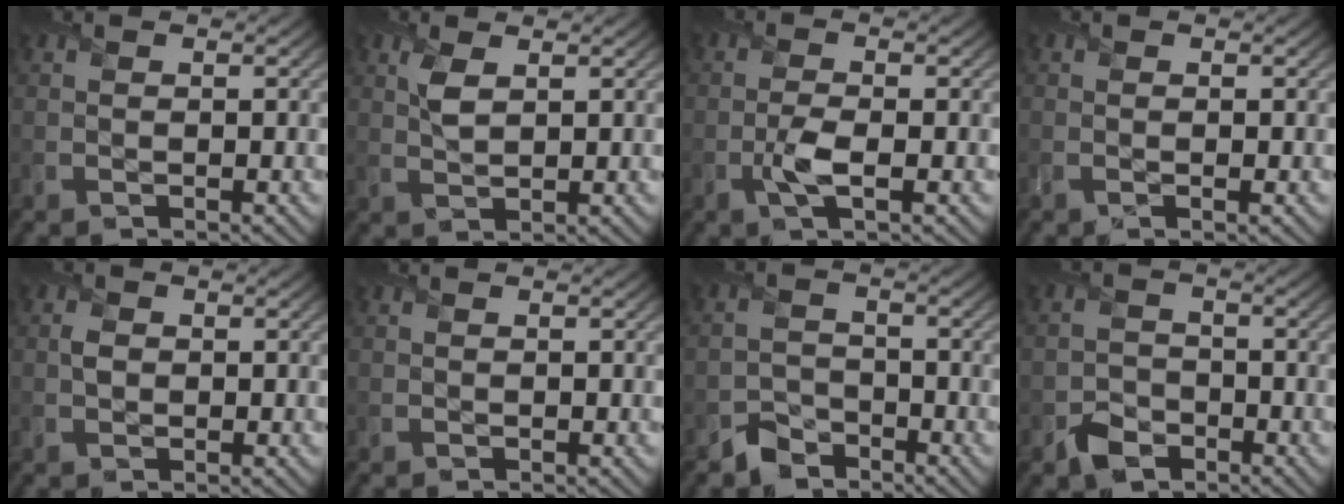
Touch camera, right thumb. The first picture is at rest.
{"total": 2.3, "force": [1.1, 1.1, 1.7], "torque": [-0.044, 0.000, 0.025]}
{"total": 2.4, "force": [-0.8, 1.0, 2.1], "torque": [-0.047, -0.002, -0.019]}
{"total": 0.6, "force": [-0.3, 0.2, 0.5], "torque": [-0.009, -0.005, -0.004]}
{"total": 1.0, "force": [0.3, 0.9, 0.2], "torque": [-0.004, 0.002, 0.002]}
{"total": 0.0}
{"total": 2.9, "force": [-2.4, 1.6, 0.2], "torque": [0.005, 0.007, -0.056]}
{"total": 3.3, "force": [-2.2, 2.3, 0.7], "torque": [-0.006, -0.001, -0.051]}